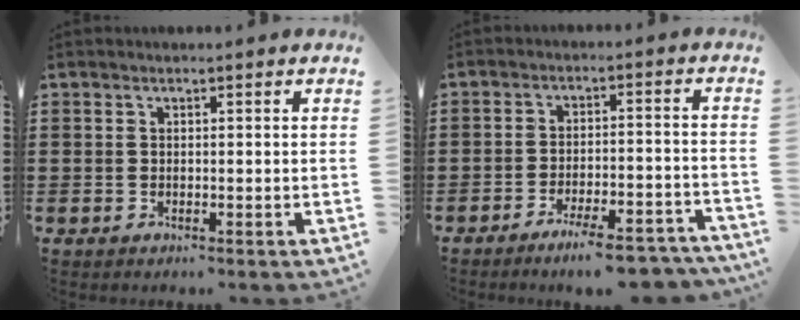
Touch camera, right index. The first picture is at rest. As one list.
[{"total": 6.6, "force": [-5.5, 0.5, 3.7], "torque": [-0.053, -0.003, -0.097]}]